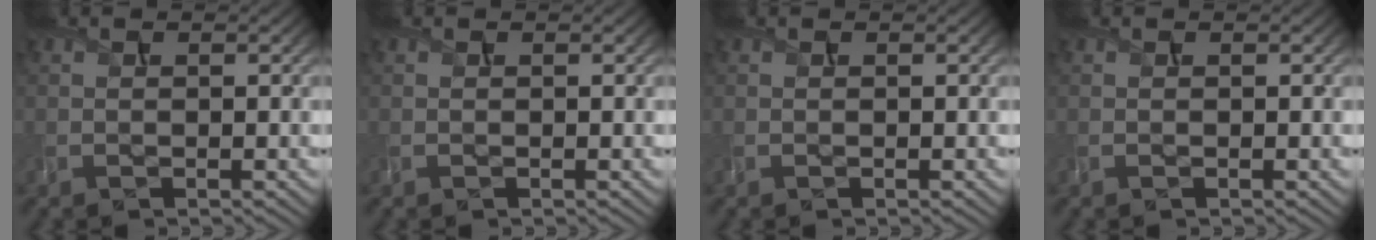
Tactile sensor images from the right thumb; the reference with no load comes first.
{"total": 0.0}
{"total": 0.0}
{"total": 0.0}